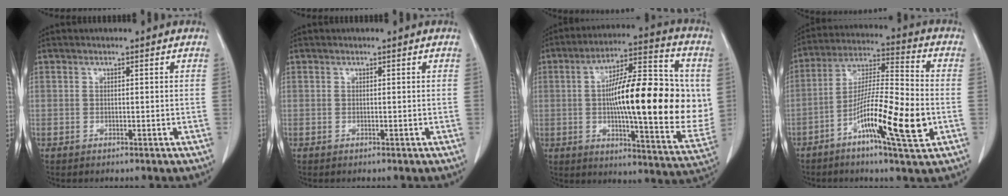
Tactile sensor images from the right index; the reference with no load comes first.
{"total": 0.0}
{"total": 24.3, "force": [1.3, 5.2, 23.7], "torque": [-0.332, 0.015, 0.015]}
{"total": 15.0, "force": [-5.2, 1.3, 14.0], "torque": [-0.252, -0.004, -0.092]}